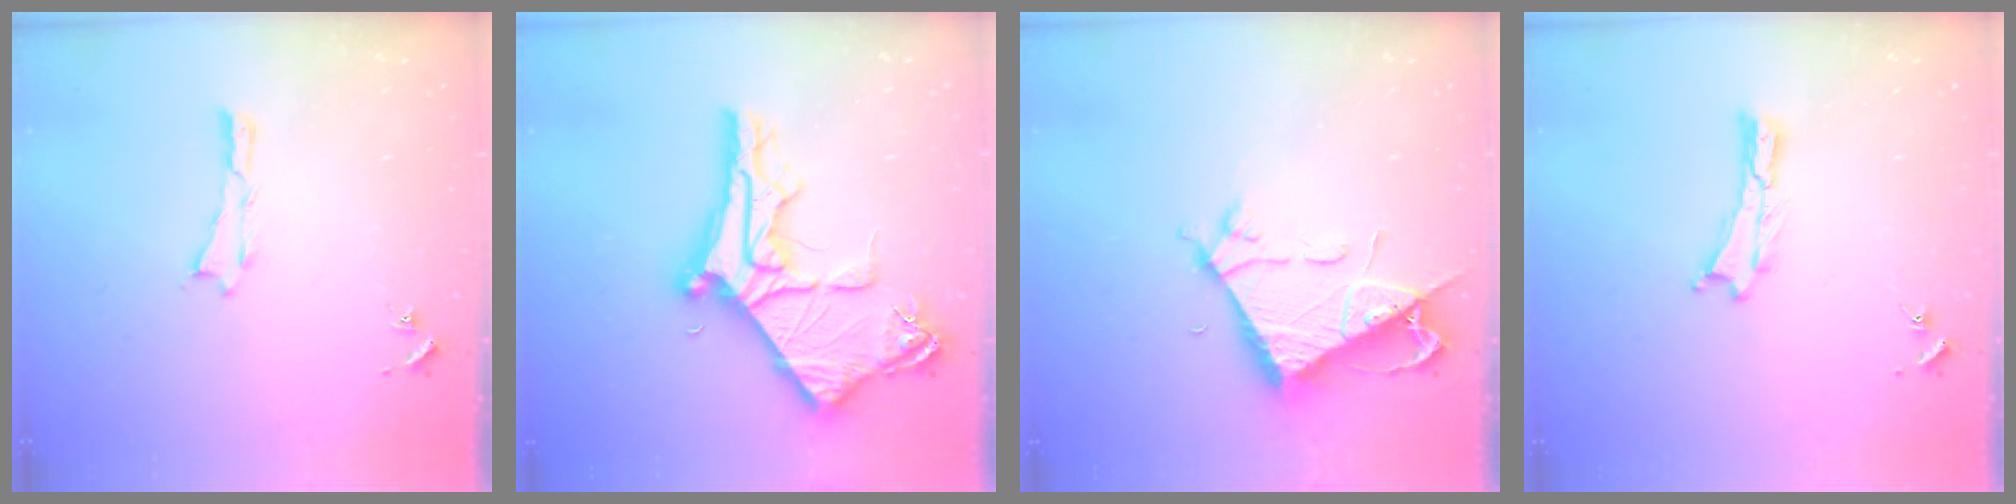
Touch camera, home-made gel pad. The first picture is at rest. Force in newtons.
{"total": 11.1, "press": 11.0, "slide": 1.3}
{"total": 7.1, "press": 7.1, "slide": 0.8}
{"total": 0.0}